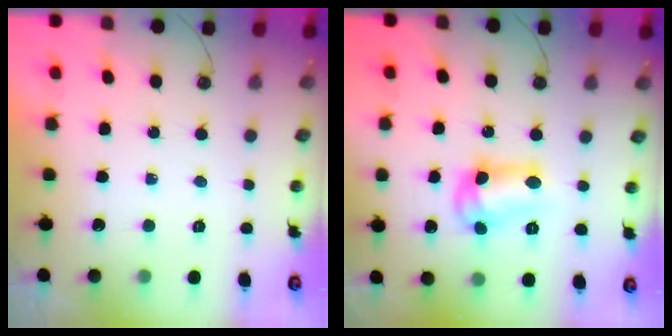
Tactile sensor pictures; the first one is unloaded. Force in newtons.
{"total": 10.8, "press": 10.8, "slide": 0.6}